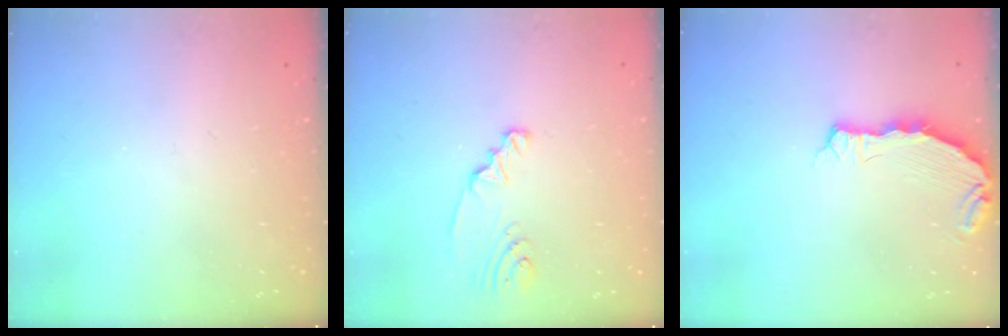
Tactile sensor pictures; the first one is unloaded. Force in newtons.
{"total": 2.3, "press": 2.3, "slide": 0.3}
{"total": 6.6, "press": 5.5, "slide": 3.7}